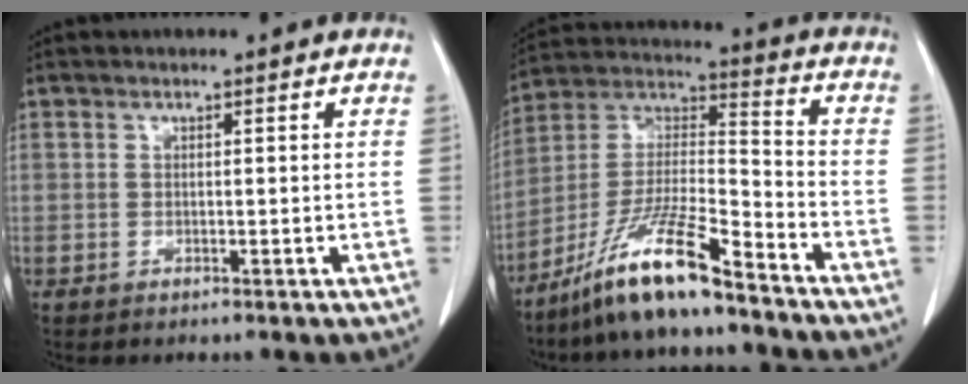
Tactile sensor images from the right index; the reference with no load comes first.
{"total": 14.2, "force": [-10.3, 1.0, 9.8], "torque": [-0.196, -0.008, -0.193]}